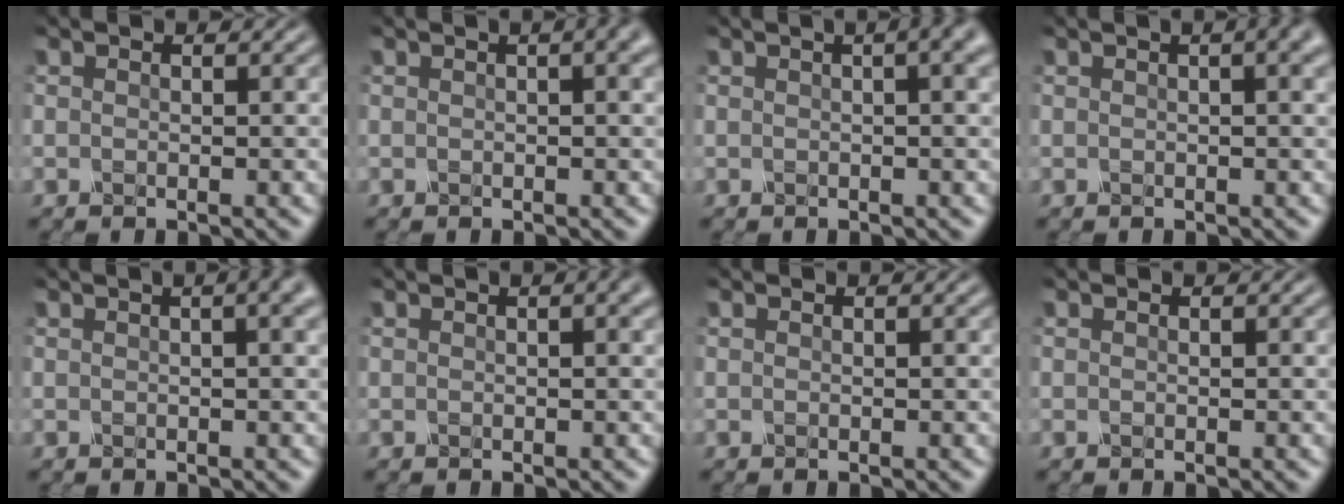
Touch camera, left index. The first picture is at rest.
{"total": 4.6, "force": [1.6, 2.0, 3.8], "torque": [-0.028, 0.019, 0.004]}
{"total": 7.1, "force": [2.6, 3.3, 5.7], "torque": [-0.027, 0.040, 0.000]}
{"total": 5.3, "force": [2.0, 2.4, 4.3], "torque": [-0.028, 0.027, 0.002]}
{"total": 6.1, "force": [2.3, 2.9, 4.9], "torque": [-0.024, 0.037, -0.005]}
{"total": 2.4, "force": [0.9, 0.7, 2.1], "torque": [-0.020, 0.008, 0.011]}
{"total": 0.0}
{"total": 0.0}